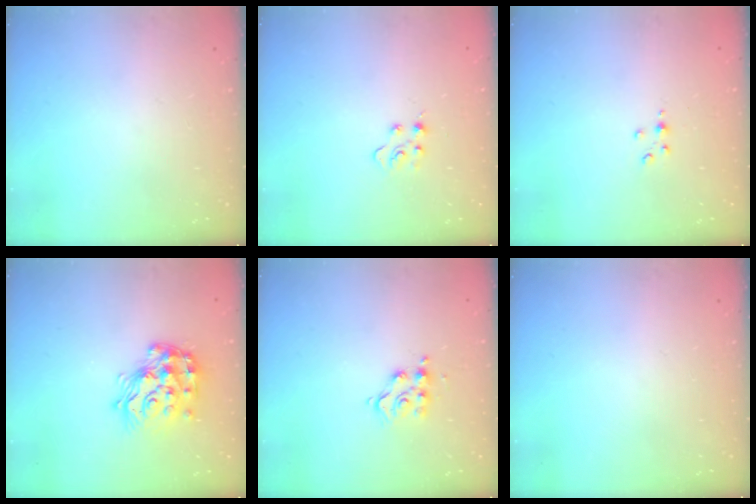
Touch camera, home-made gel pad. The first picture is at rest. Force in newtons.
{"total": 2.9, "press": 2.8, "slide": 0.4}
{"total": 3.4, "press": 3.4, "slide": 0.5}
{"total": 18.2, "press": 18.1, "slide": 1.2}
{"total": 8.8, "press": 8.7, "slide": 0.7}
{"total": 0.0}